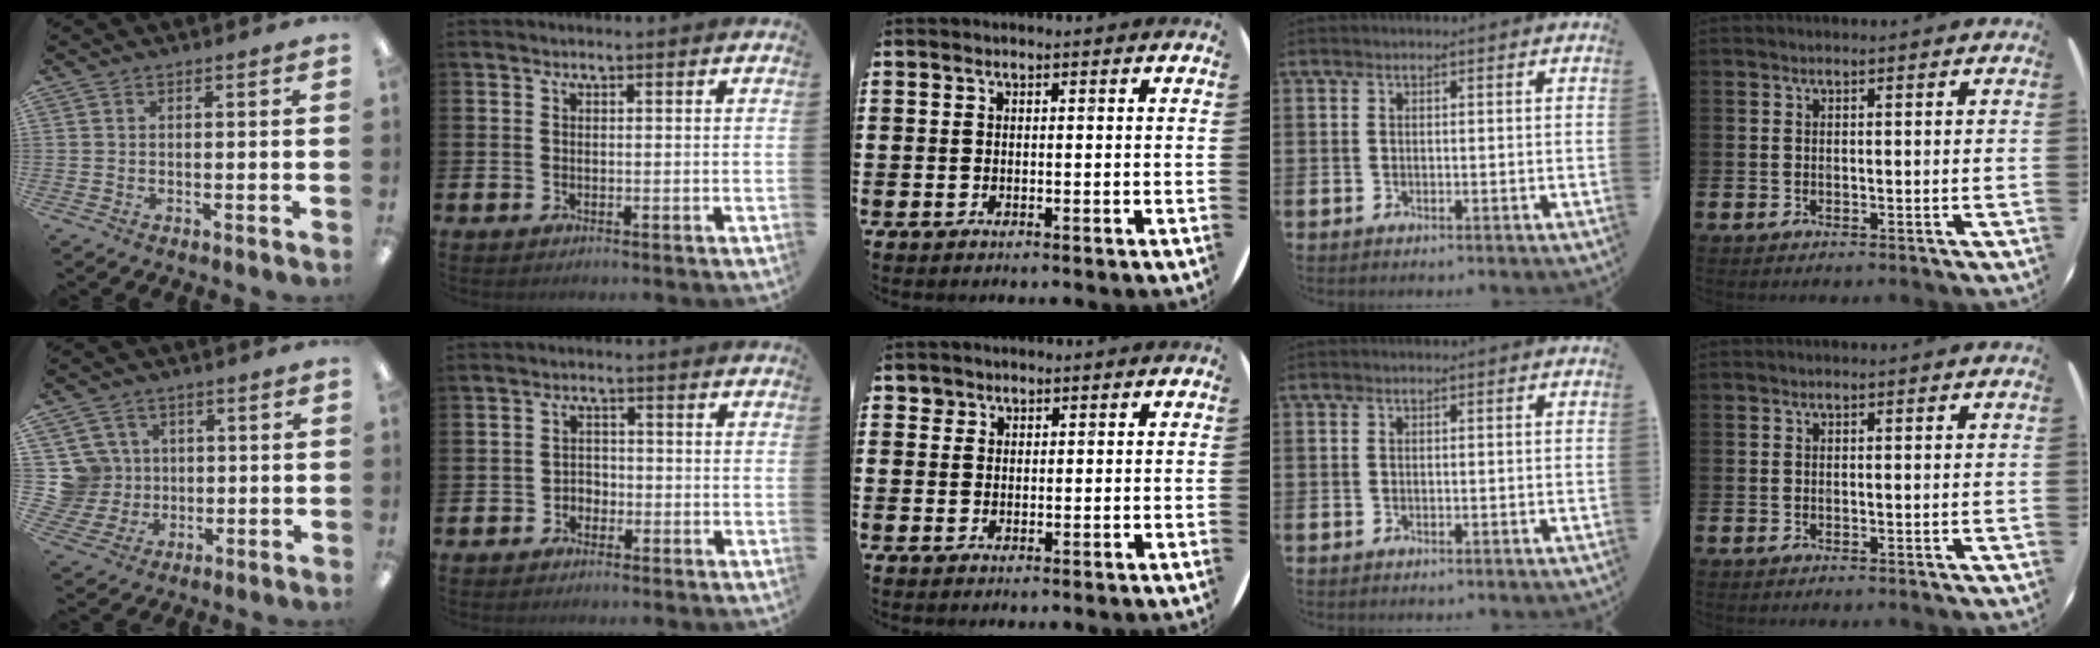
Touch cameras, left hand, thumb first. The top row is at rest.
{"thumb": {"total": 8.9, "force": [2.1, 8.6, 1.3], "torque": [-0.063, 0.000, 0.049]}, "index": {"total": 2.0, "force": [-1.3, 1.4, 0.3], "torque": [-0.004, 0.001, -0.032]}, "middle": {"total": 1.5, "force": [1.2, 0.8, 0.1], "torque": [0.005, -0.001, 0.024]}}